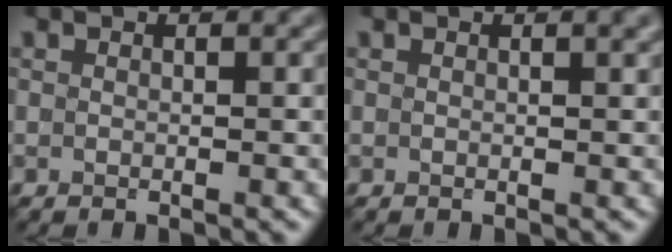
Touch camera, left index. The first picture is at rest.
{"total": 1.3, "force": [0.7, 0.4, 1.0], "torque": [-0.007, 0.005, 0.008]}